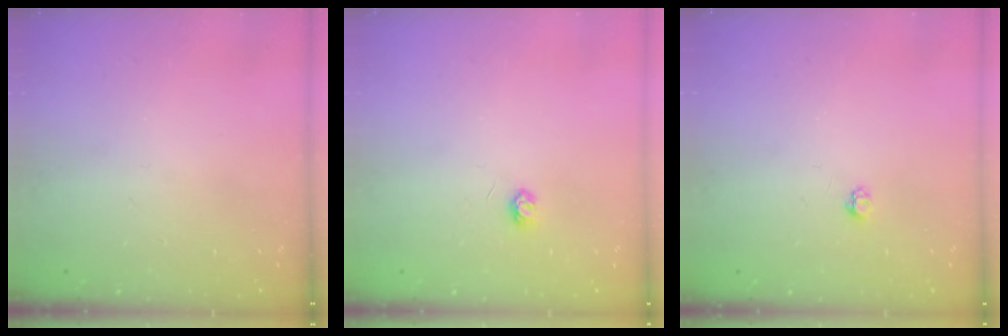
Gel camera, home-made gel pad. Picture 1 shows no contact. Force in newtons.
{"total": 3.2, "press": 3.2, "slide": 0.3}
{"total": 2.7, "press": 2.7, "slide": 0.4}